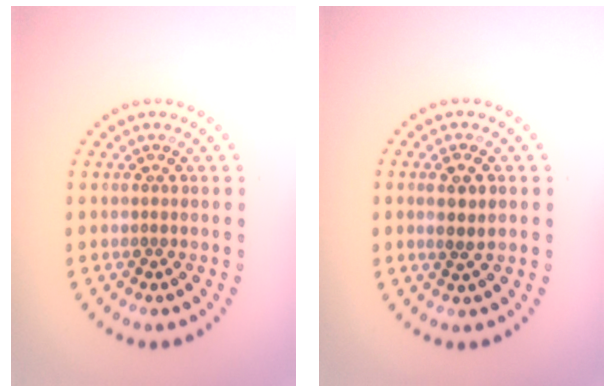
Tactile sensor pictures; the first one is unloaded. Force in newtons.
{"total": 2.3, "press": 2.2, "slide": 0.7}